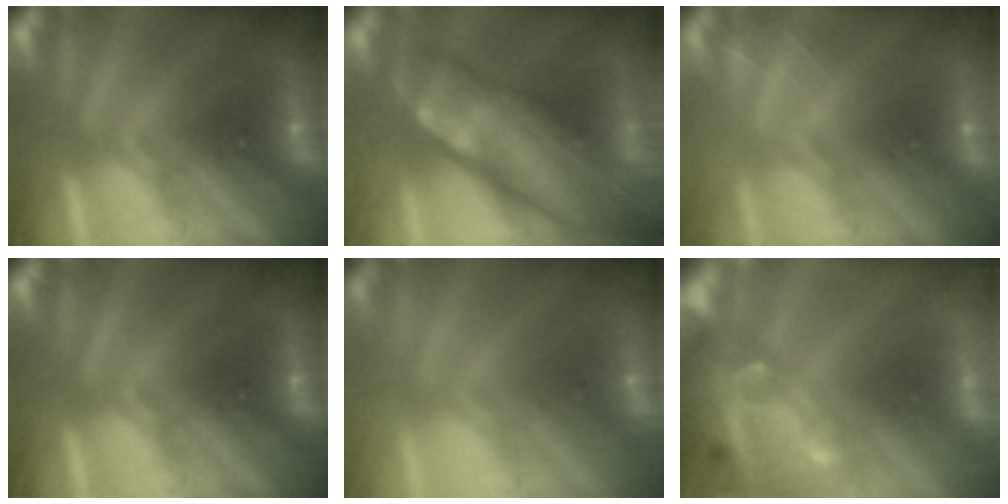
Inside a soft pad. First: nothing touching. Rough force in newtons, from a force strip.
{"total": 11.2}
{"total": 2.1}
{"total": 0.0}
{"total": 2.3}
{"total": 10.6}